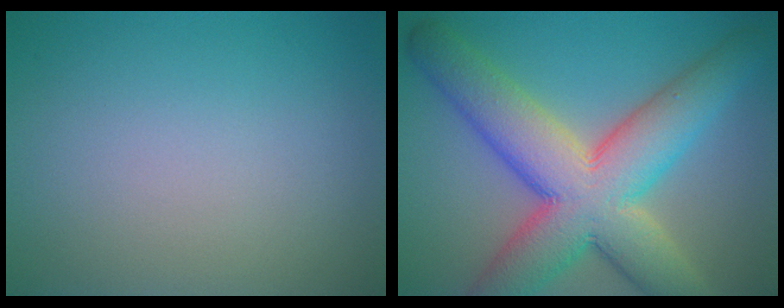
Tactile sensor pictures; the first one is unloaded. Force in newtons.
{"total": 11.7, "press": 11.7, "slide": 0.6}